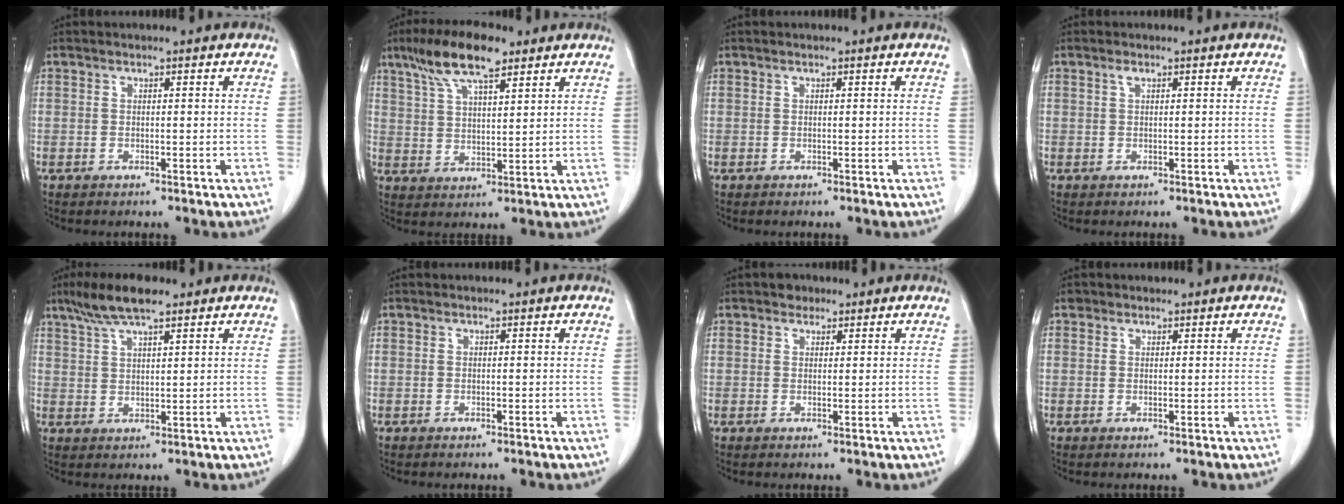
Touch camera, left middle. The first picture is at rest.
{"total": 10.6, "force": [7.2, 2.6, 7.3], "torque": [-0.142, 0.019, 0.130]}
{"total": 0.0}
{"total": 0.7, "force": [0.4, 0.2, 0.5], "torque": [-0.011, 0.002, 0.006]}
{"total": 7.6, "force": [5.6, 1.3, 4.9], "torque": [-0.101, 0.015, 0.103]}
{"total": 0.0}
{"total": 1.8, "force": [1.2, 1.2, 0.4], "torque": [-0.005, 0.004, 0.017]}
{"total": 0.8, "force": [0.6, 0.6, 0.0], "torque": [0.002, 0.001, 0.008]}